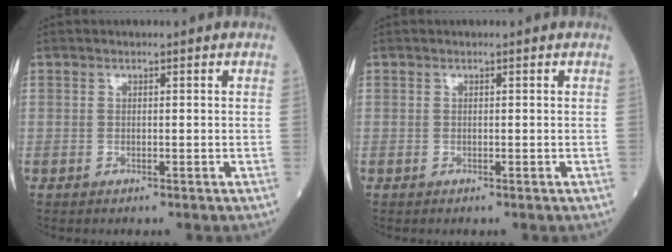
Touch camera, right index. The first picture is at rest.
{"total": 0.0}